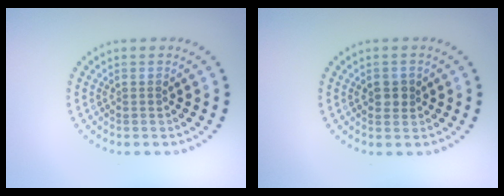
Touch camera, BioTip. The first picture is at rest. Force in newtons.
{"total": 1.6, "press": 1.6, "slide": 0.3}